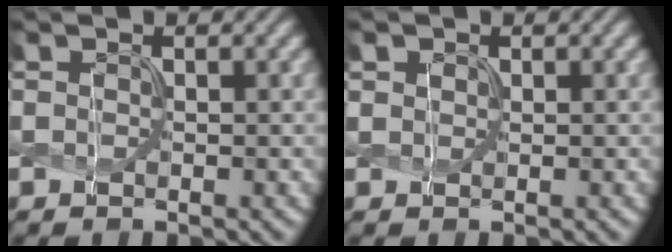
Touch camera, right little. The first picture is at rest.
{"total": 0.9, "force": [0.5, 0.7, 0.2], "torque": [-0.004, 0.000, 0.011]}